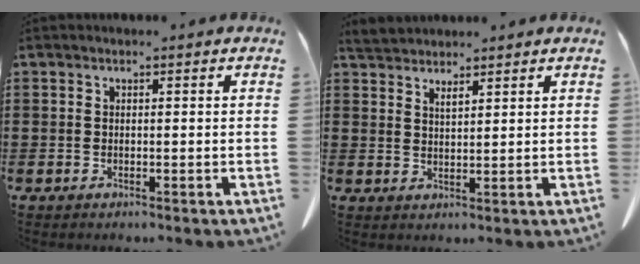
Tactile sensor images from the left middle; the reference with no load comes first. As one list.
[{"total": 2.7, "force": [2.6, 0.4, 0.6], "torque": [-0.018, -0.001, 0.050]}]